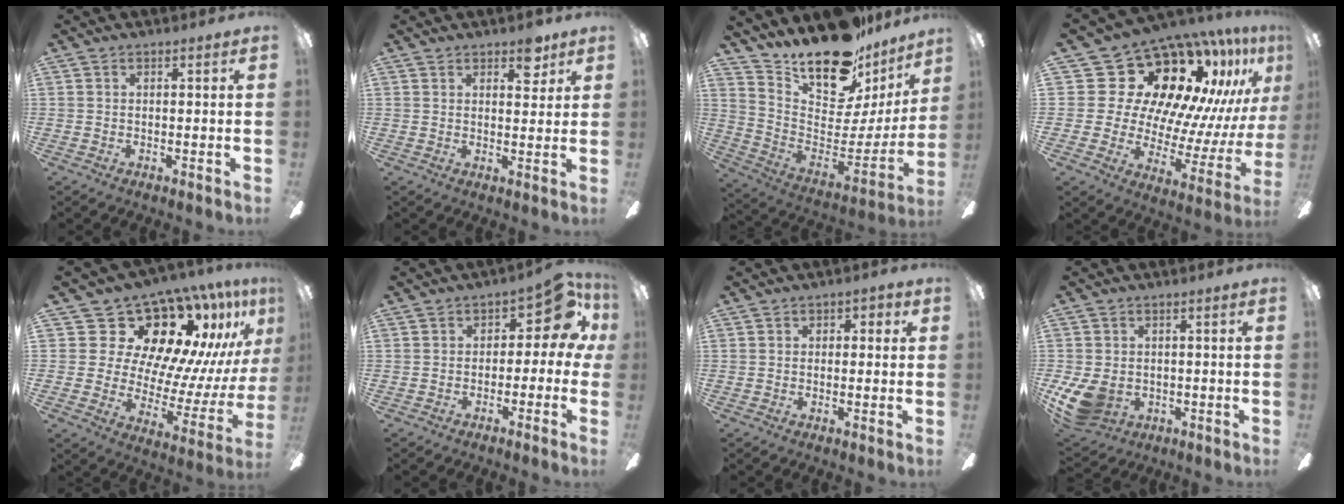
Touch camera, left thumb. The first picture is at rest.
{"total": 5.2, "force": [3.6, 2.7, 2.6], "torque": [-0.018, -0.013, 0.058]}
{"total": 19.6, "force": [16.5, 7.3, 7.7], "torque": [-0.111, -0.140, 0.285]}
{"total": 21.7, "force": [13.7, 12.4, 11.3], "torque": [-0.195, -0.124, 0.259]}
{"total": 18.6, "force": [14.1, 9.0, 8.1], "torque": [-0.118, -0.131, 0.257]}
{"total": 6.9, "force": [1.7, 4.0, 5.3], "torque": [-0.070, -0.010, 0.027]}
{"total": 1.6, "force": [-0.2, 1.3, 0.9], "torque": [-0.007, 0.004, -0.007]}
{"total": 9.0, "force": [-2.0, 6.8, 5.6], "torque": [-0.127, 0.006, -0.034]}